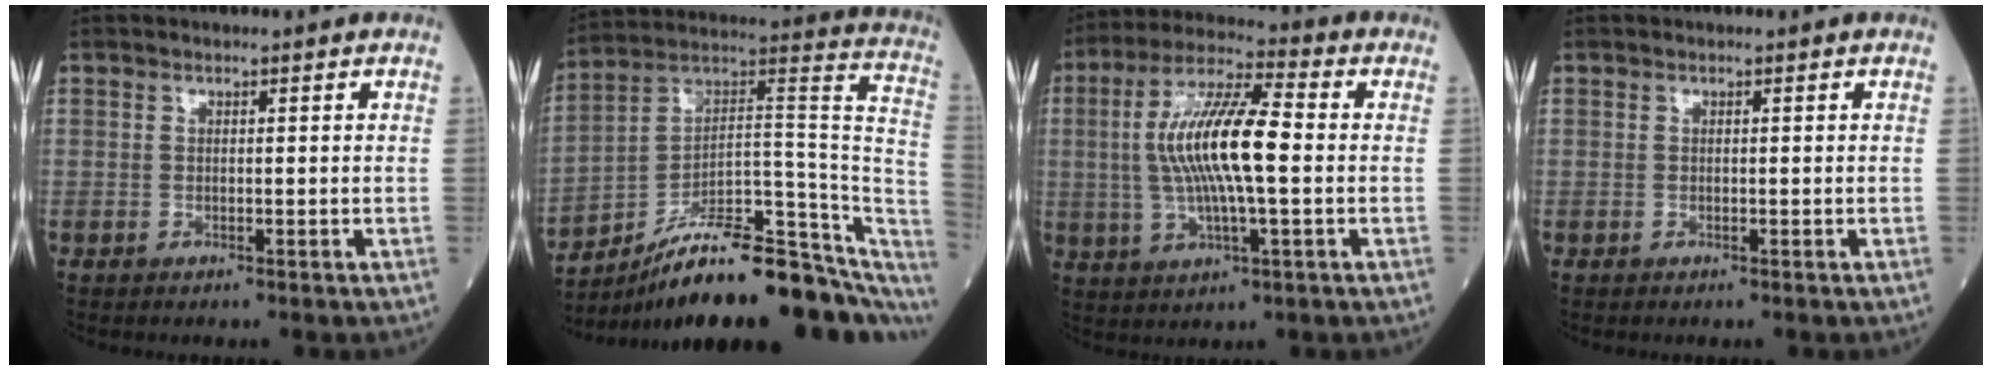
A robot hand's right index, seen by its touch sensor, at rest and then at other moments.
{"total": 25.3, "force": [-17.6, 5.9, 17.3], "torque": [-0.172, 0.048, -0.263]}
{"total": 13.3, "force": [0.2, 2.3, 13.1], "torque": [-0.260, 0.013, 0.002]}
{"total": 0.0}